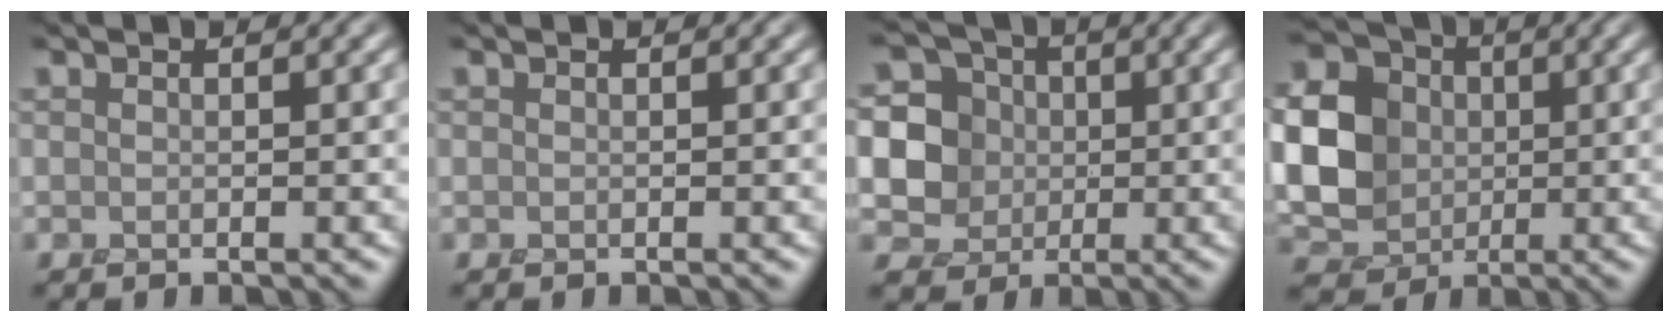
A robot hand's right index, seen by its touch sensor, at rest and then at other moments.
{"total": 0.0}
{"total": 7.8, "force": [1.0, 7.1, 2.9], "torque": [-0.071, 0.039, -0.006]}
{"total": 11.7, "force": [0.0, 10.2, 5.8], "torque": [-0.159, -0.012, -0.010]}